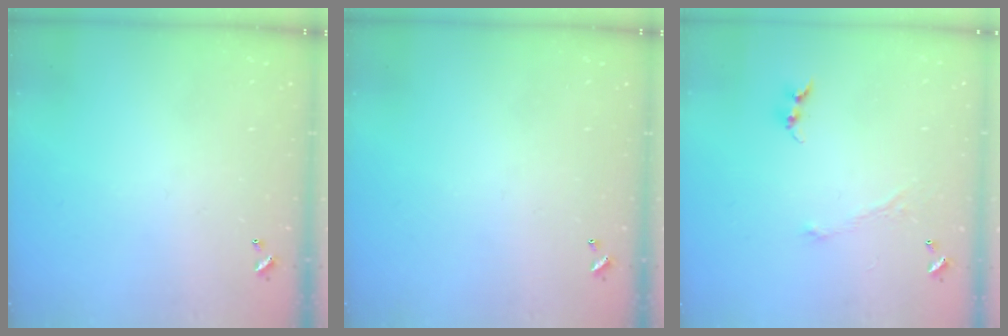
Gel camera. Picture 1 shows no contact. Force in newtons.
{"total": 0.0}
{"total": 1.1, "press": 1.0, "slide": 0.6}